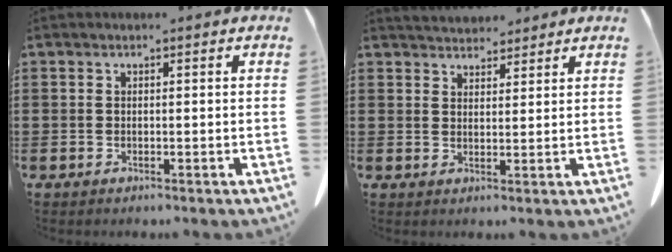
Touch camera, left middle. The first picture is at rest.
{"total": 3.5, "force": [3.4, 0.7, 0.1], "torque": [-0.002, -0.014, 0.063]}